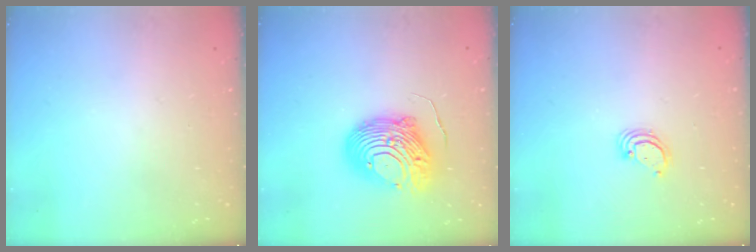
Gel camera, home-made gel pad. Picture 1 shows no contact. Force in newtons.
{"total": 13.5, "press": 13.4, "slide": 1.4}
{"total": 3.1, "press": 3.1, "slide": 0.3}